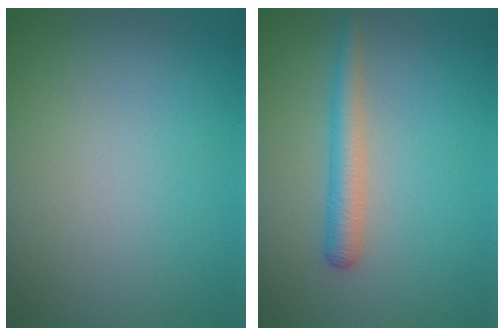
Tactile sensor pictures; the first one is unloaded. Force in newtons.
{"total": 2.5, "press": 2.5, "slide": 0.1}